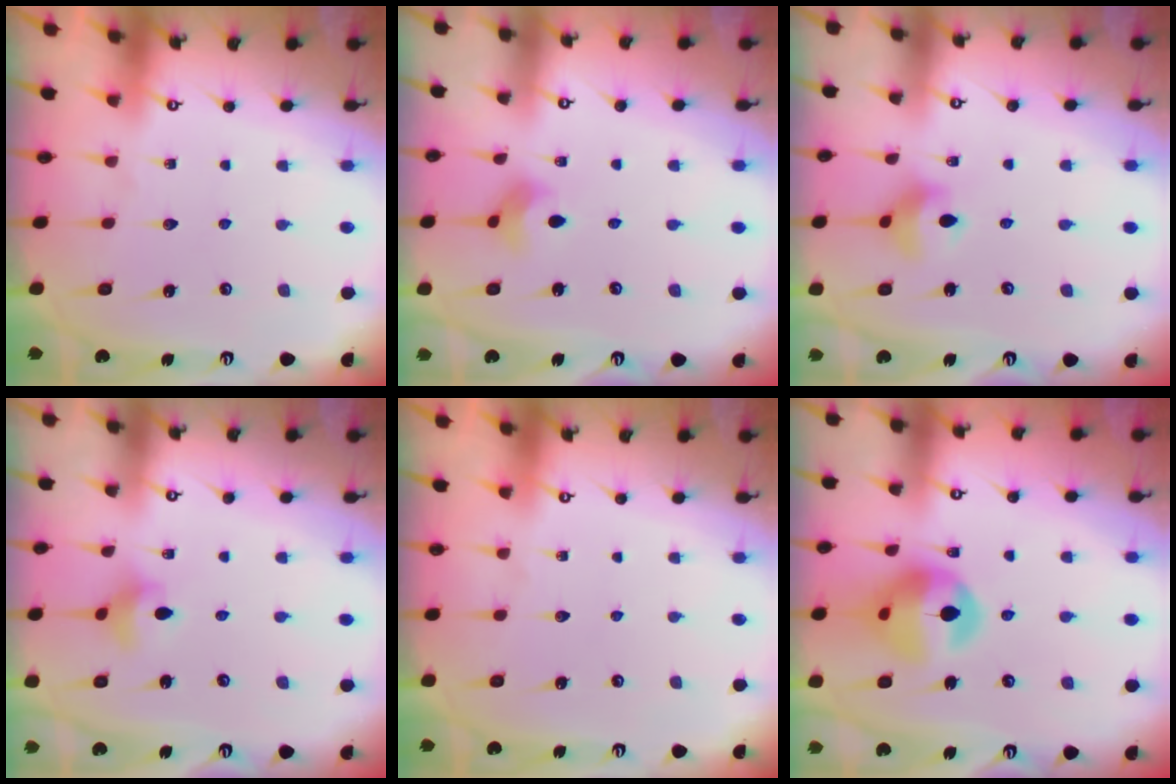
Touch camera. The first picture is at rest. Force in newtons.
{"total": 3.3, "press": 3.2, "slide": 0.5}
{"total": 6.8, "press": 6.5, "slide": 2.0}
{"total": 3.5, "press": 3.5, "slide": 0.2}
{"total": 0.0}
{"total": 13.9, "press": 13.8, "slide": 1.4}